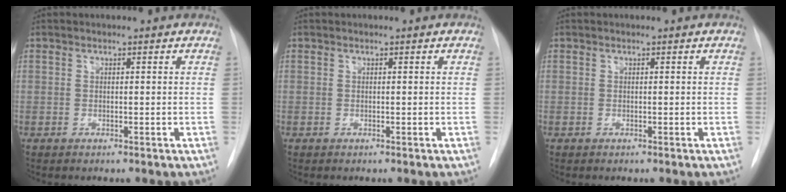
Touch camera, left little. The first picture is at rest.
{"total": 0.0}
{"total": 0.0}